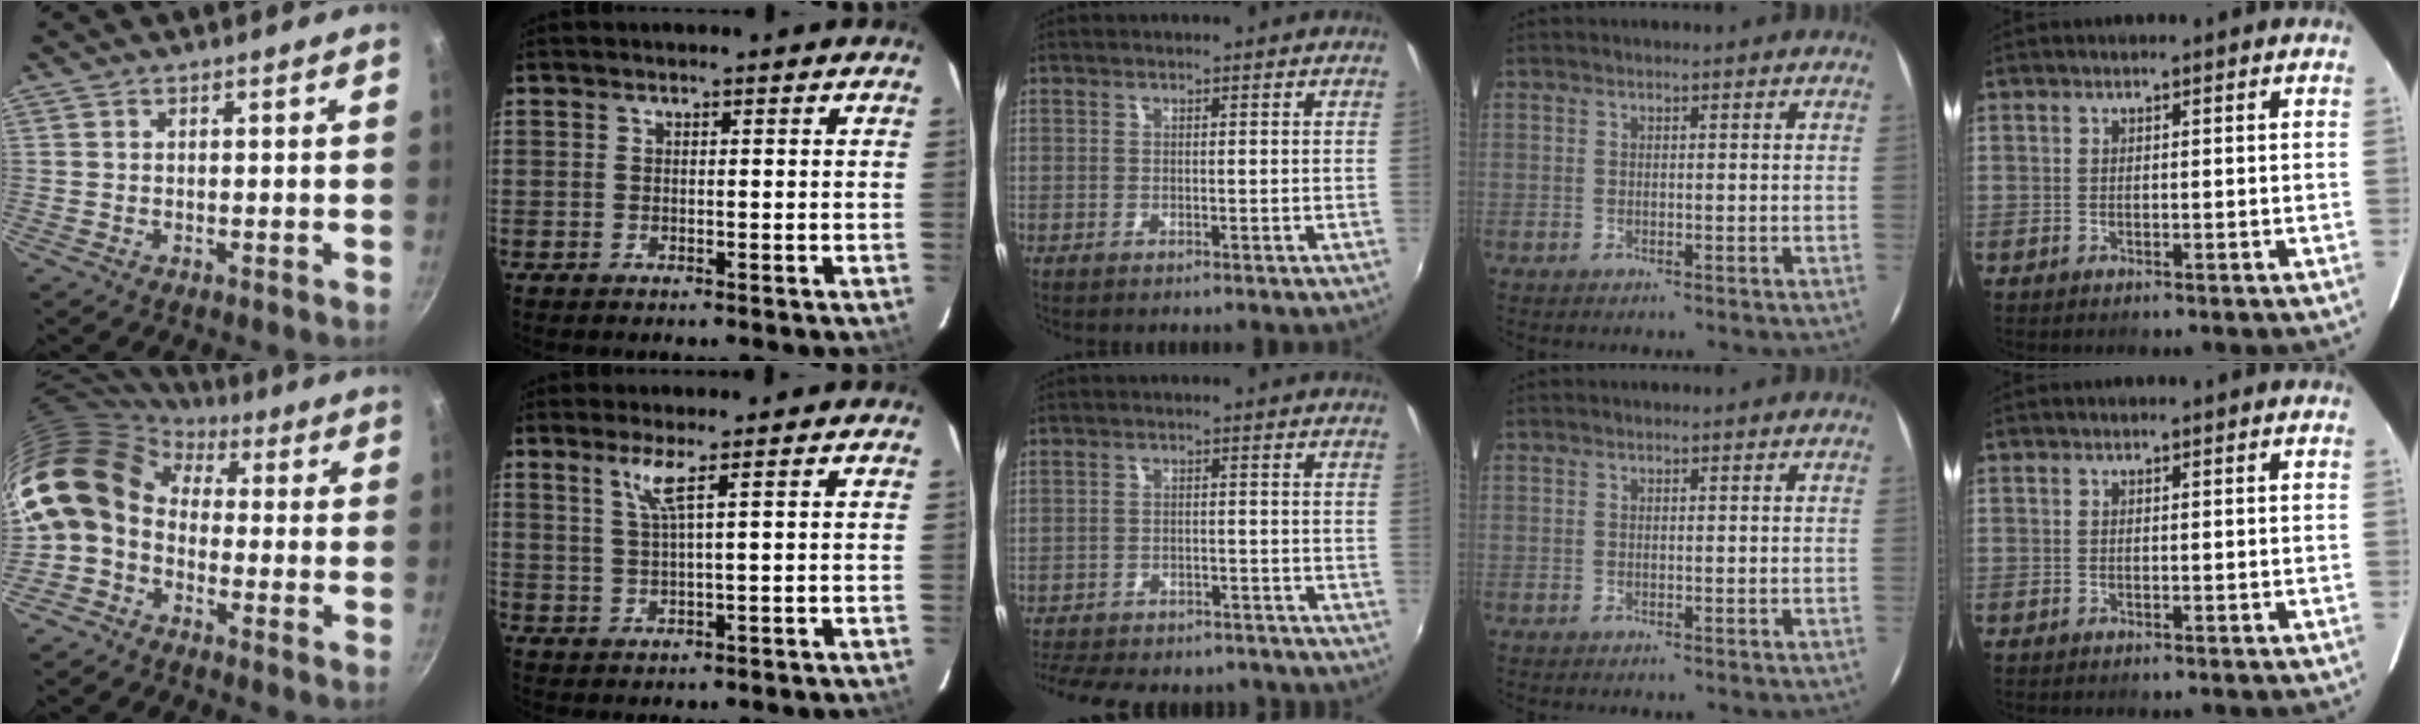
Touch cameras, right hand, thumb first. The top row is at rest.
{"thumb": {"total": 13.5, "force": [0.9, 10.1, 8.9], "torque": [-0.156, 0.027, -0.010]}, "index": {"total": 3.3, "force": [1.8, -0.8, 2.7], "torque": [-0.049, -0.007, 0.037]}, "middle": {"total": 18.9, "force": [-16.2, 7.0, 6.8], "torque": [-0.161, 0.005, -0.210]}}